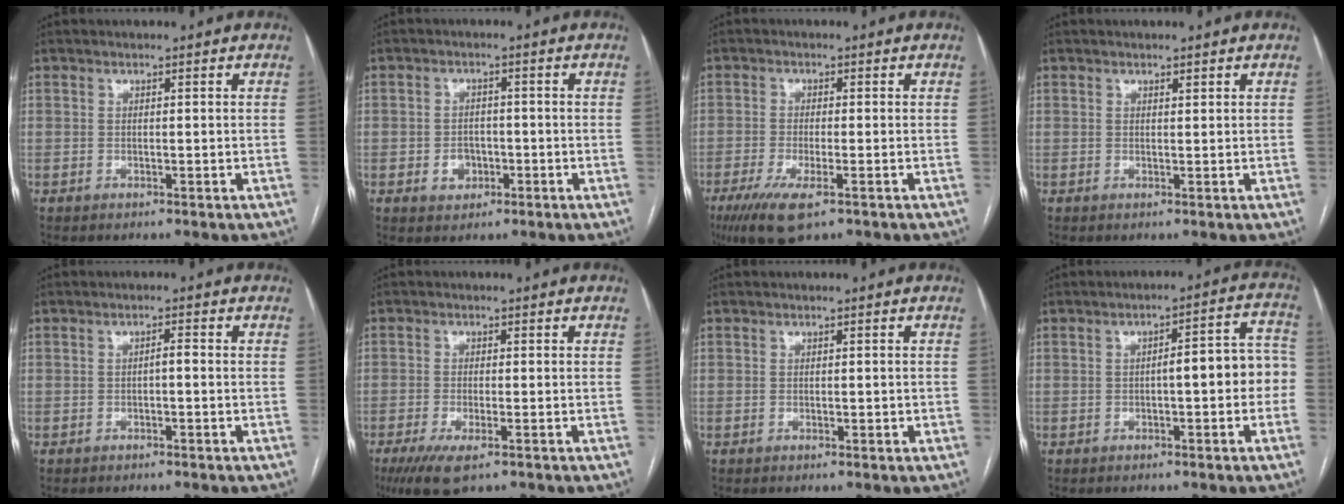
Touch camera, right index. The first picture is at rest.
{"total": 3.4, "force": [-1.1, 2.8, 1.6], "torque": [-0.022, 0.006, -0.009]}
{"total": 7.3, "force": [-4.1, 1.7, 5.8], "torque": [-0.114, -0.020, -0.067]}
{"total": 0.5, "force": [0.4, 0.1, 0.3], "torque": [-0.007, -0.003, 0.006]}
{"total": 1.2, "force": [-0.3, 0.3, 1.1], "torque": [-0.017, 0.004, -0.006]}
{"total": 5.9, "force": [-3.4, 1.4, 4.6], "torque": [-0.088, -0.015, -0.053]}
{"total": 0.6, "force": [-0.1, 0.3, 0.5], "torque": [-0.010, 0.000, 0.001]}
{"total": 7.6, "force": [-1.1, 1.9, 7.3], "torque": [-0.086, 0.039, -0.014]}